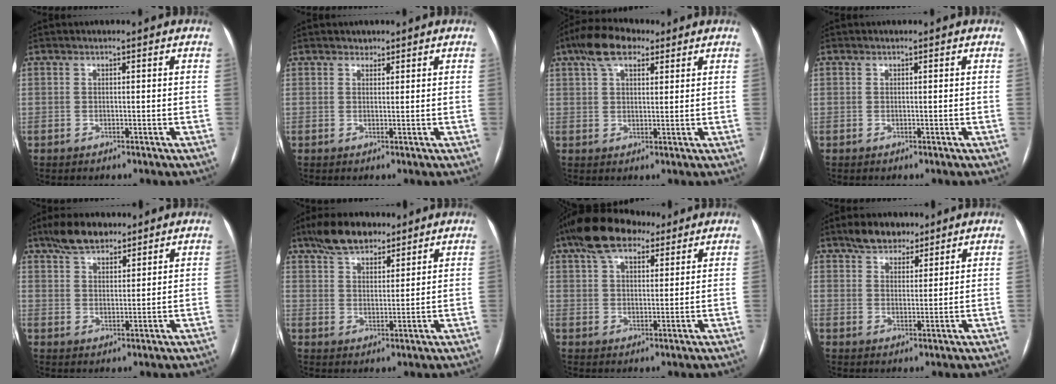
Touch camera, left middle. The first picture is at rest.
{"total": 1.0, "force": [0.8, 0.6, 0.0], "torque": [0.003, -0.002, 0.009]}
{"total": 8.9, "force": [5.8, 4.0, 5.4], "torque": [-0.105, 0.031, 0.102]}
{"total": 0.0}
{"total": 6.6, "force": [5.2, 2.5, 3.1], "torque": [-0.061, 0.012, 0.095]}
{"total": 8.0, "force": [6.2, 3.3, 3.8], "torque": [-0.071, 0.013, 0.112]}
{"total": 10.3, "force": [7.1, 4.6, 6.0], "torque": [-0.112, 0.036, 0.124]}
{"total": 5.4, "force": [4.2, 2.9, 1.8], "torque": [-0.031, 0.009, 0.075]}